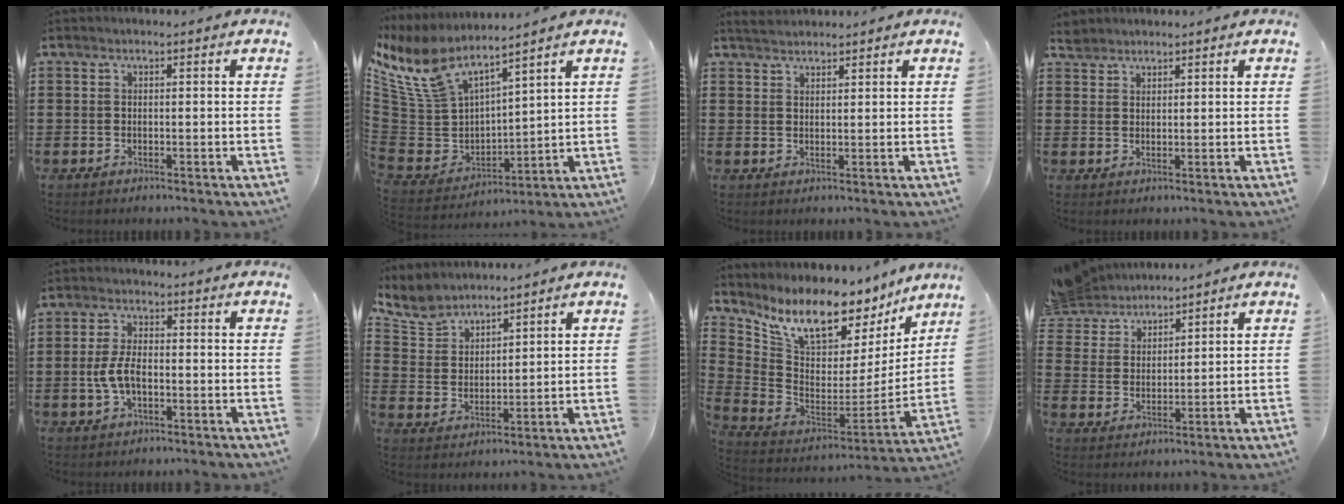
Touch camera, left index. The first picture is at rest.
{"total": 8.9, "force": [7.0, 3.6, 4.1], "torque": [-0.128, -0.051, 0.124]}
{"total": 2.1, "force": [2.1, 0.2, 0.1], "torque": [-0.008, 0.003, 0.042]}
{"total": 1.8, "force": [1.6, 0.5, 0.3], "torque": [-0.010, 0.001, 0.033]}
{"total": 5.0, "force": [-1.0, 2.3, 4.3], "torque": [-0.104, -0.002, -0.026]}
{"total": 5.3, "force": [4.9, 1.8, 0.6], "torque": [-0.037, -0.016, 0.091]}
{"total": 10.9, "force": [8.6, 4.1, 5.3], "torque": [-0.135, -0.063, 0.151]}
{"total": 6.4, "force": [6.1, 1.9, 0.2], "torque": [-0.037, -0.025, 0.115]}